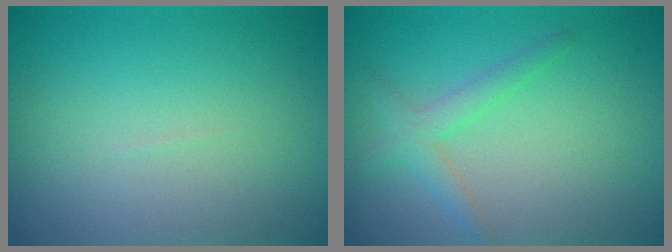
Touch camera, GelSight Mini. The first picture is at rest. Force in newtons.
{"total": 2.2, "press": 2.2, "slide": 0.1}